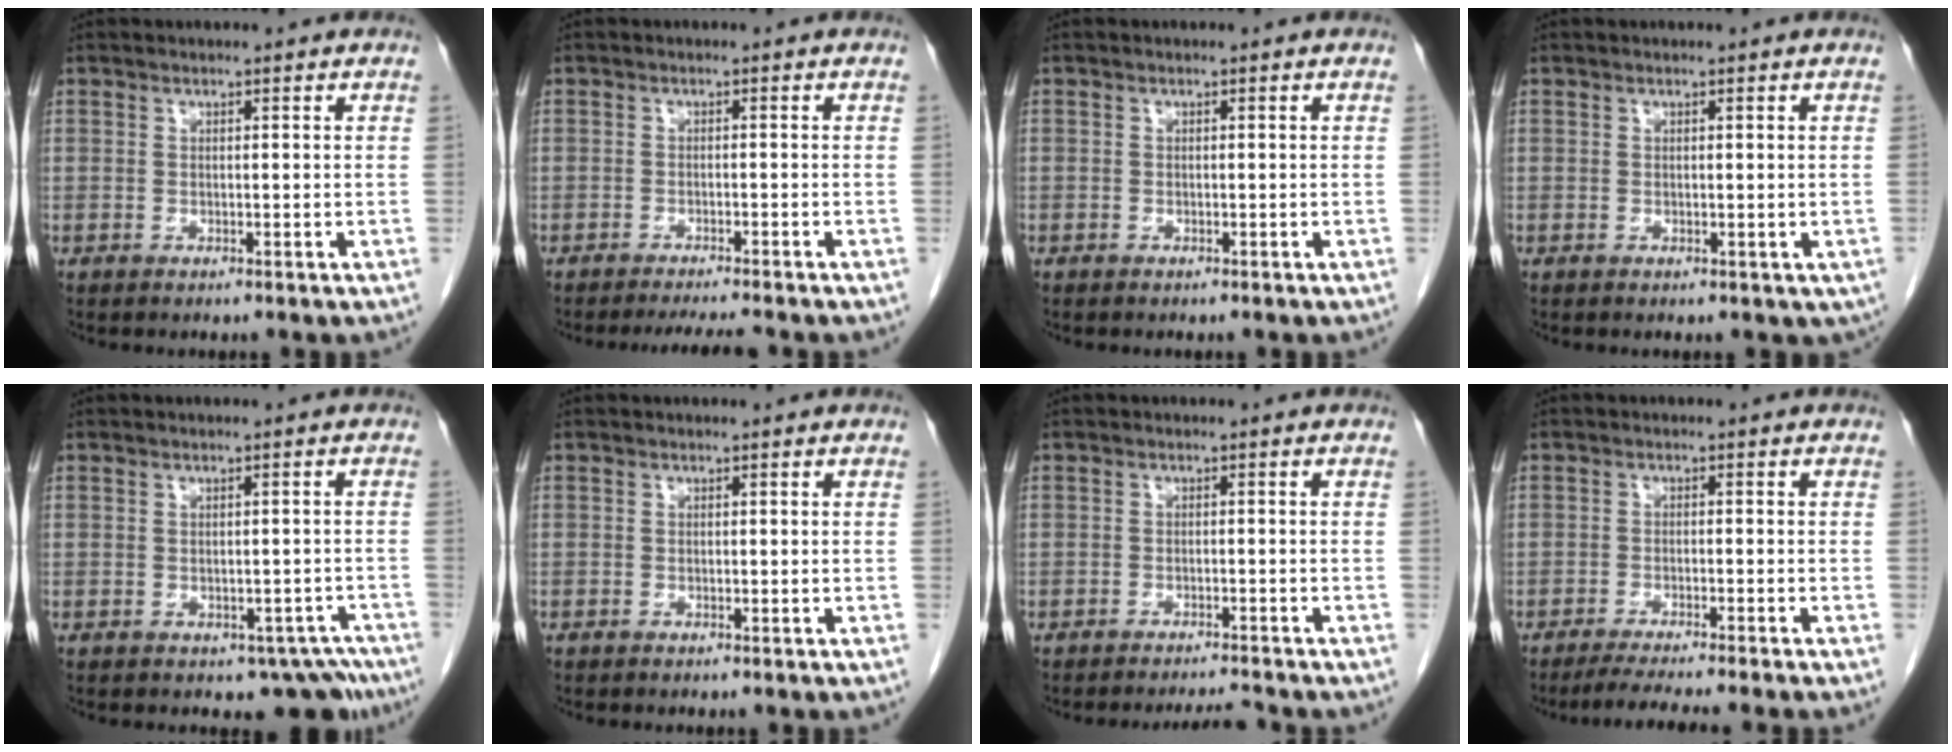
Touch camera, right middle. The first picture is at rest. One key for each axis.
{"total": 4.9, "fx": -4.5, "fy": -0.1, "fz": 2.0, "tx": -0.025, "ty": -0.012, "tz": -0.067}
{"total": 0.0}
{"total": 1.0, "fx": 0.0, "fy": 0.8, "fz": 0.6, "tx": -0.002, "ty": 0.001, "tz": 0.008}
{"total": 5.6, "fx": -4.1, "fy": 3.3, "fz": 2.1, "tx": 0.006, "ty": 0.012, "tz": -0.048}
{"total": 0.0}
{"total": 3.2, "fx": -3.0, "fy": -0.8, "fz": 0.3, "tx": -0.008, "ty": -0.011, "tz": -0.045}
{"total": 6.6, "fx": -5.7, "fy": -1.0, "fz": 3.2, "tx": -0.035, "ty": -0.018, "tz": -0.090}